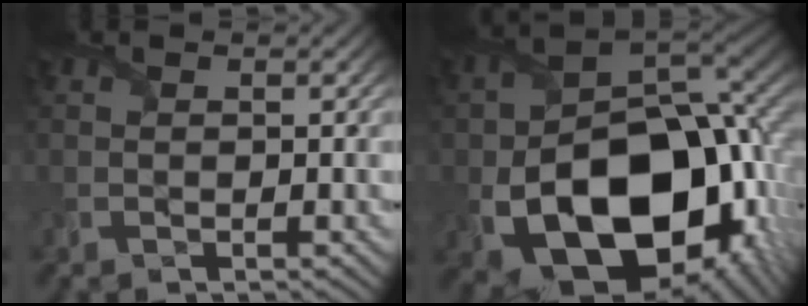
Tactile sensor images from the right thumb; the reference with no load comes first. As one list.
[{"total": 20.5, "force": [-6.1, 13.7, 13.9], "torque": [-0.234, -0.058, -0.069]}]